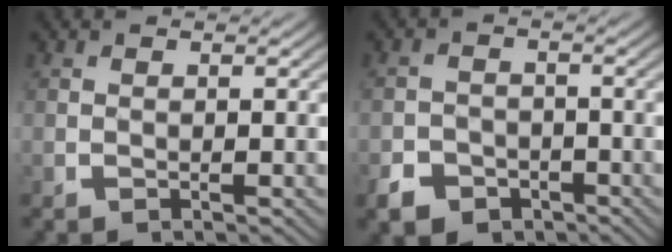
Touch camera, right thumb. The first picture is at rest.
{"total": 5.5, "force": [-3.8, 3.8, 1.3], "torque": [-0.016, -0.028, -0.061]}